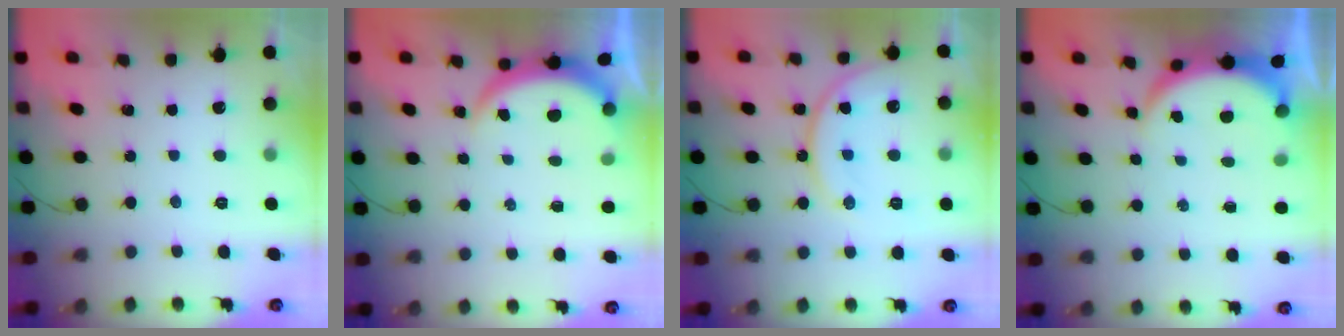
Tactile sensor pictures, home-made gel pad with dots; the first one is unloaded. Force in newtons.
{"total": 3.8, "press": 3.8, "slide": 0.2}
{"total": 12.9, "press": 12.9, "slide": 0.4}
{"total": 5.6, "press": 5.5, "slide": 0.6}